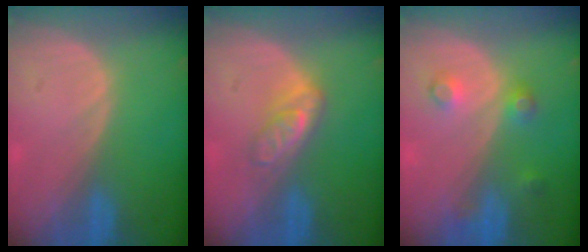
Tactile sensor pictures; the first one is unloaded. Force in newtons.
{"total": 4.7, "press": 4.1, "slide": 2.2}
{"total": 3.6, "press": 3.3, "slide": 1.4}